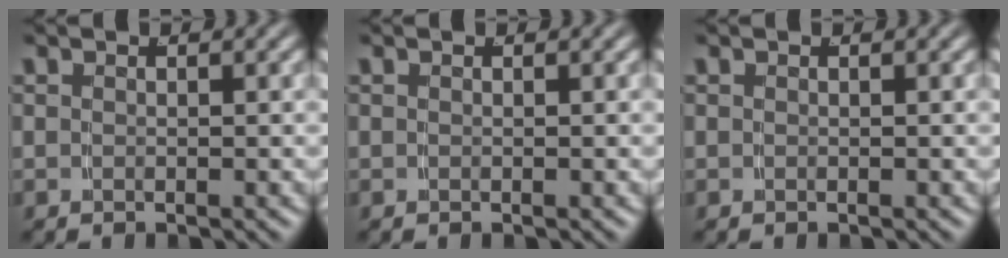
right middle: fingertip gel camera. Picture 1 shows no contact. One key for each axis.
{"total": 0.0}
{"total": 0.0}